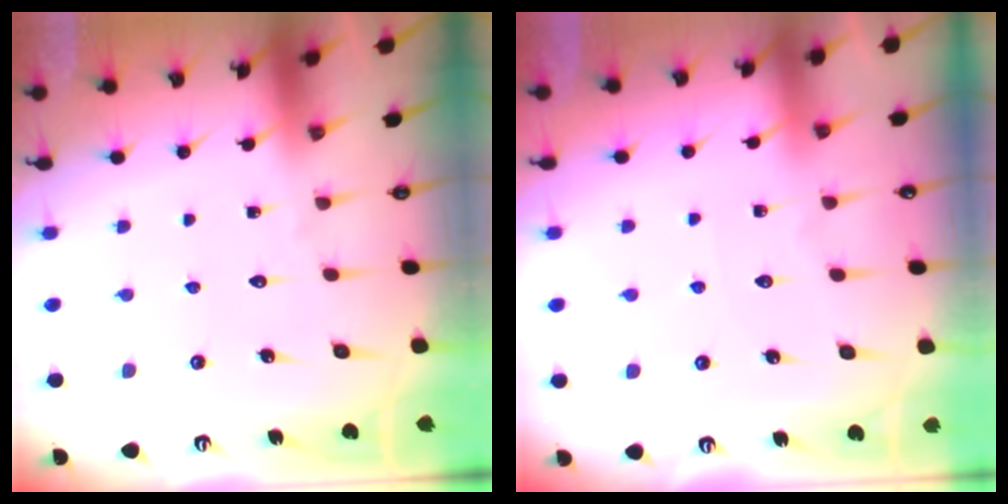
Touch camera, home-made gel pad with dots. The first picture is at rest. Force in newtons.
{"total": 2.9, "press": 2.8, "slide": 0.5}